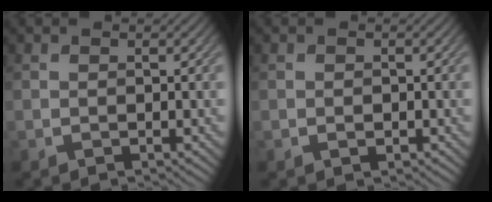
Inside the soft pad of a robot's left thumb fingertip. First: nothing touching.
{"total": 0.8, "force": [-0.3, 0.6, 0.5], "torque": [-0.006, -0.004, -0.006]}